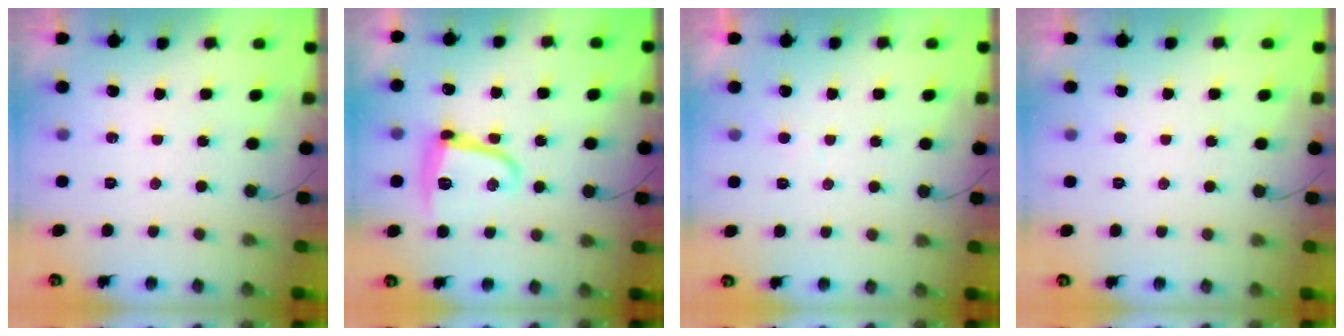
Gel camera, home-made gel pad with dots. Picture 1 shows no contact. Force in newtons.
{"total": 11.1, "press": 11.1, "slide": 0.8}
{"total": 2.0, "press": 2.0, "slide": 0.2}
{"total": 1.6, "press": 1.6, "slide": 0.2}